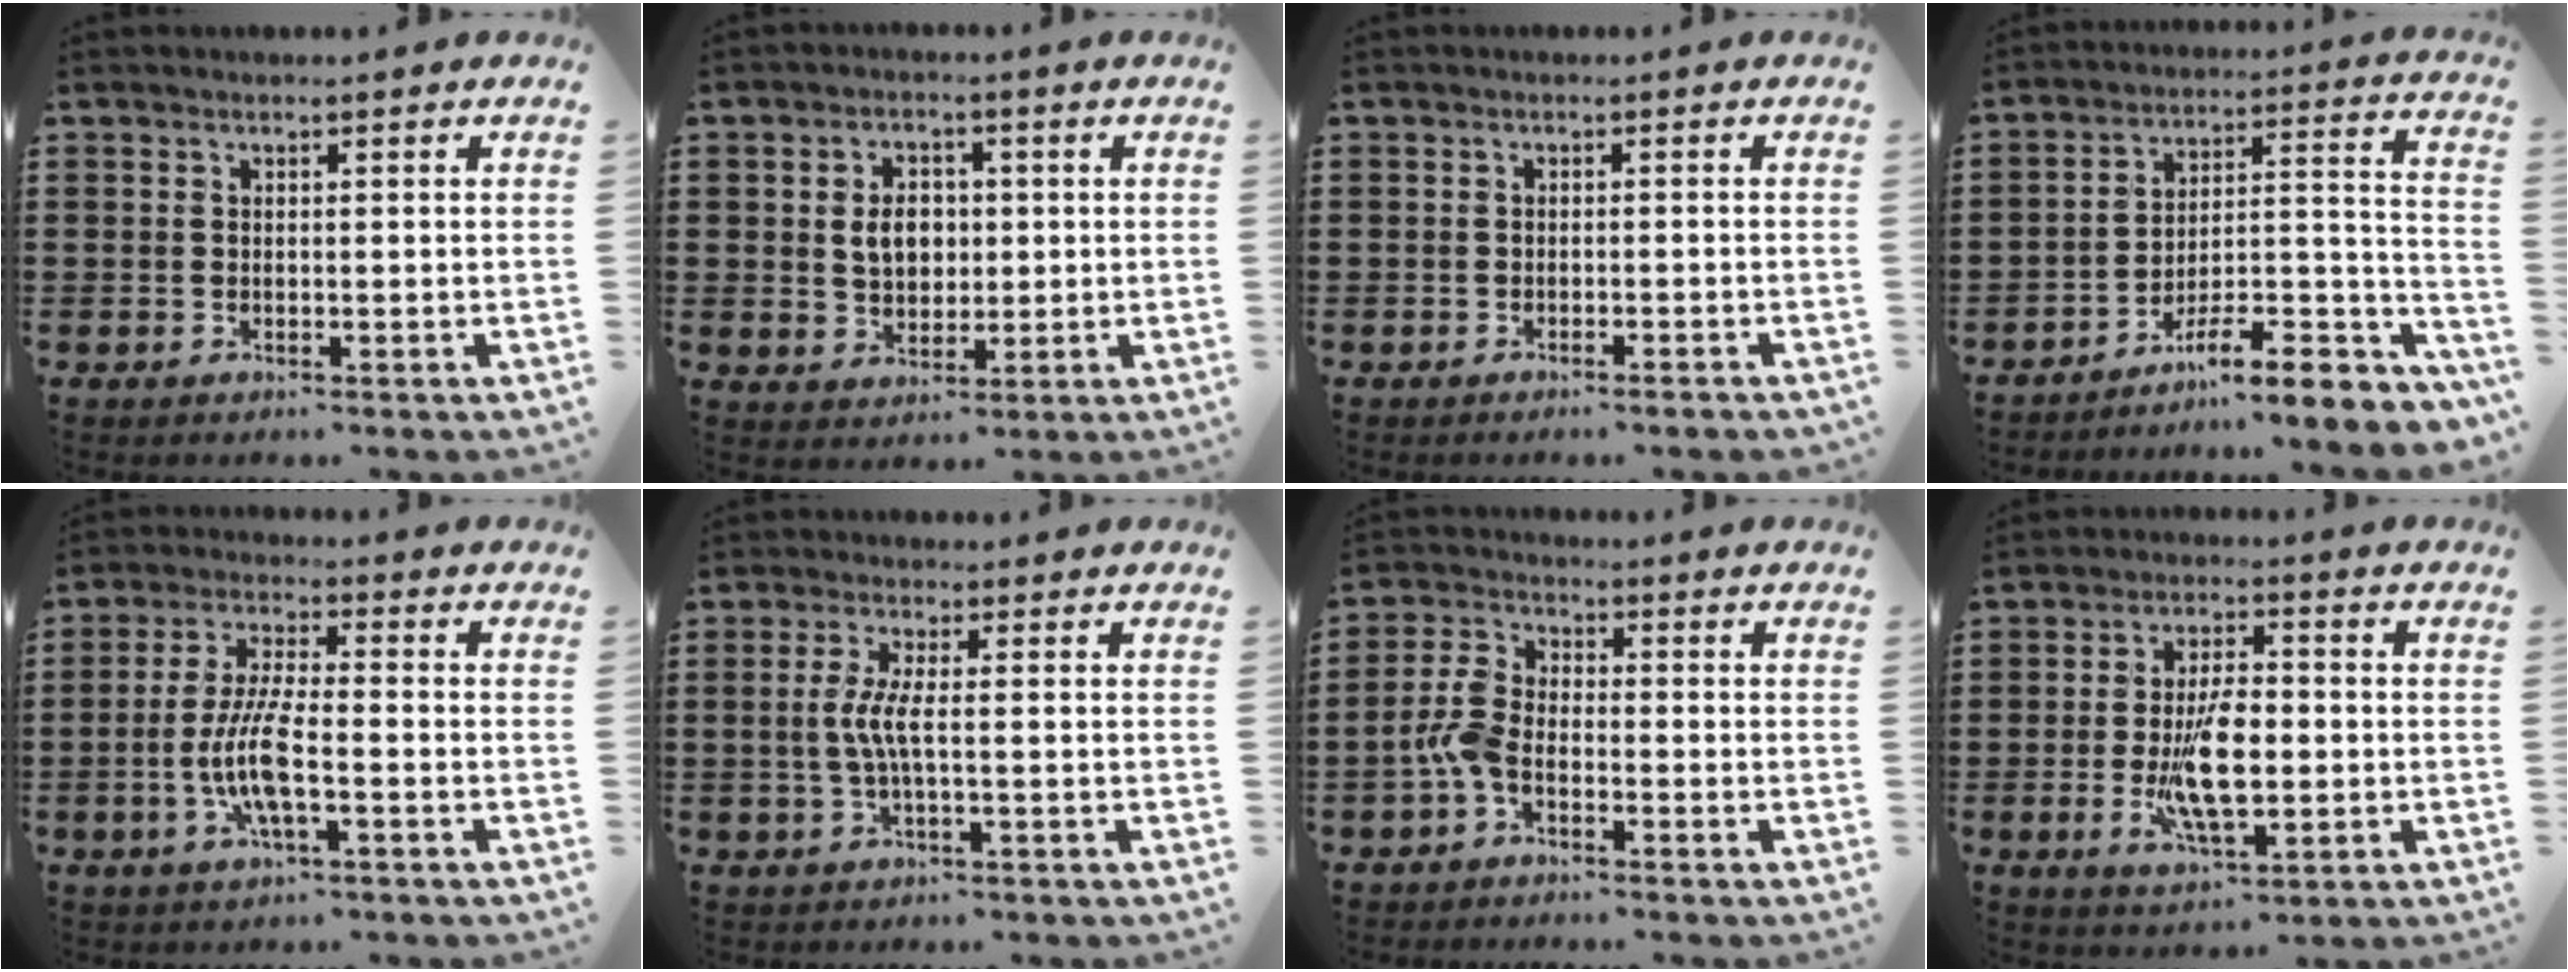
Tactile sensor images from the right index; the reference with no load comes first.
{"total": 4.9, "force": [0.4, 3.7, 3.3], "torque": [-0.057, 0.008, 0.000]}
{"total": 1.0, "force": [-0.9, 0.0, 0.4], "torque": [-0.010, 0.000, -0.018]}
{"total": 8.0, "force": [-6.3, 1.2, 4.8], "torque": [-0.069, 0.001, -0.120]}
{"total": 8.0, "force": [-2.4, 1.9, 7.4], "torque": [-0.165, -0.015, -0.050]}
{"total": 4.1, "force": [-0.3, 0.4, 4.0], "torque": [-0.097, -0.010, -0.015]}
{"total": 4.9, "force": [-2.3, 2.4, 3.6], "torque": [-0.106, -0.003, -0.053]}
{"total": 10.2, "force": [-1.5, 4.1, 9.2], "torque": [-0.196, -0.009, -0.029]}